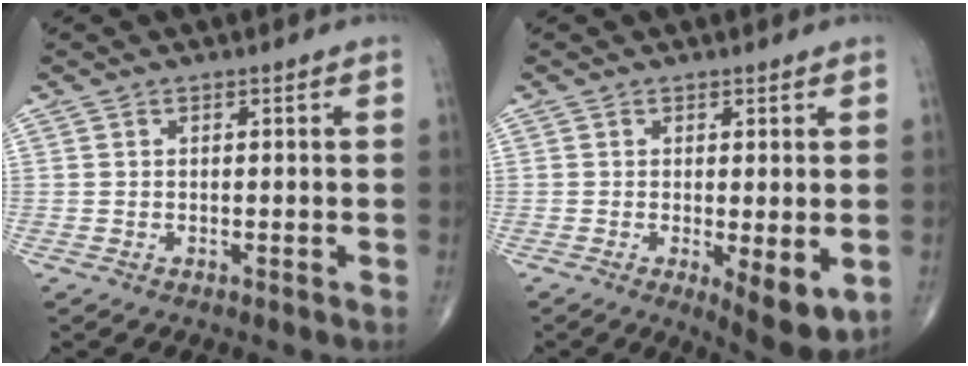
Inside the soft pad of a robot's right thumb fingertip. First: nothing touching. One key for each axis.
{"total": 7.2, "fx": -1.4, "fy": 2.2, "fz": 6.7, "tx": -0.096, "ty": -0.023, "tz": -0.017}